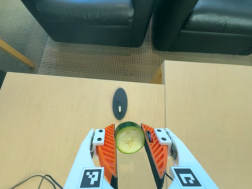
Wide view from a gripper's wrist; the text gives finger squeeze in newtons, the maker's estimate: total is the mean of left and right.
{"total": 10.2, "left": 10.0, "right": 10.4}